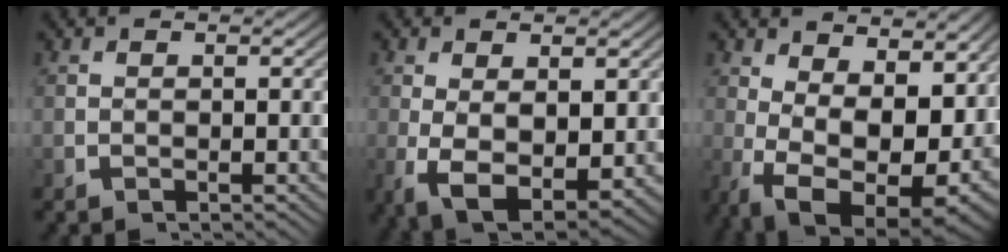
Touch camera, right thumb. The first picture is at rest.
{"total": 7.9, "force": [-2.6, 5.2, 5.4], "torque": [-0.128, -0.049, -0.016]}
{"total": 10.9, "force": [-1.9, 6.7, 8.5], "torque": [-0.173, -0.072, 0.006]}